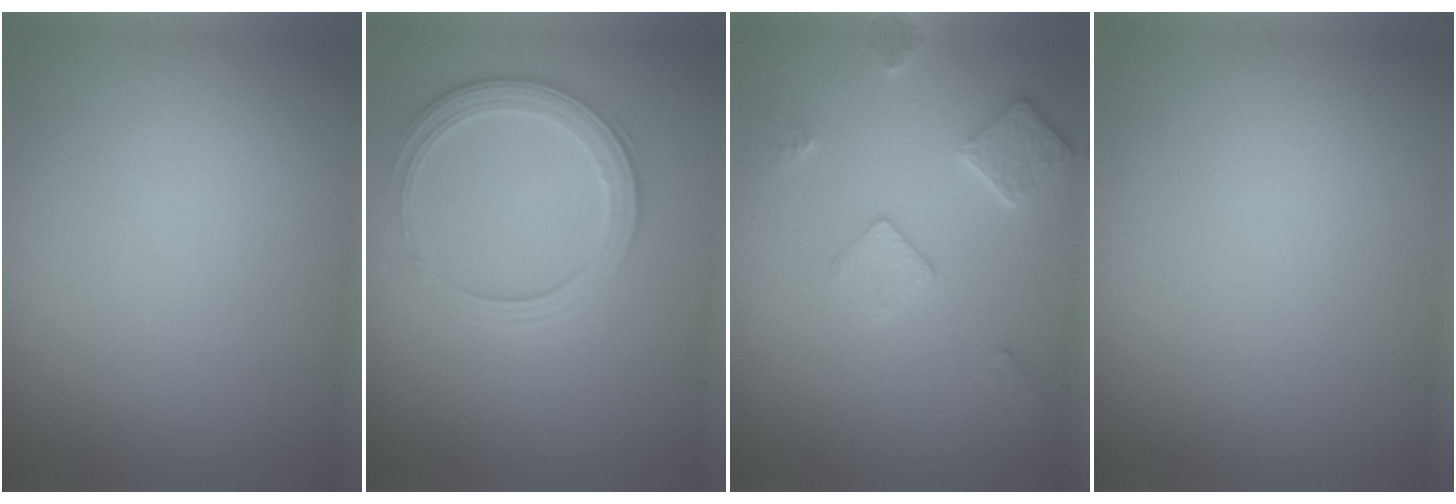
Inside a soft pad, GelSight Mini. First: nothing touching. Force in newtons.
{"total": 3.2, "press": 2.6, "slide": 1.9}
{"total": 2.9, "press": 2.9, "slide": 0.4}
{"total": 0.0}